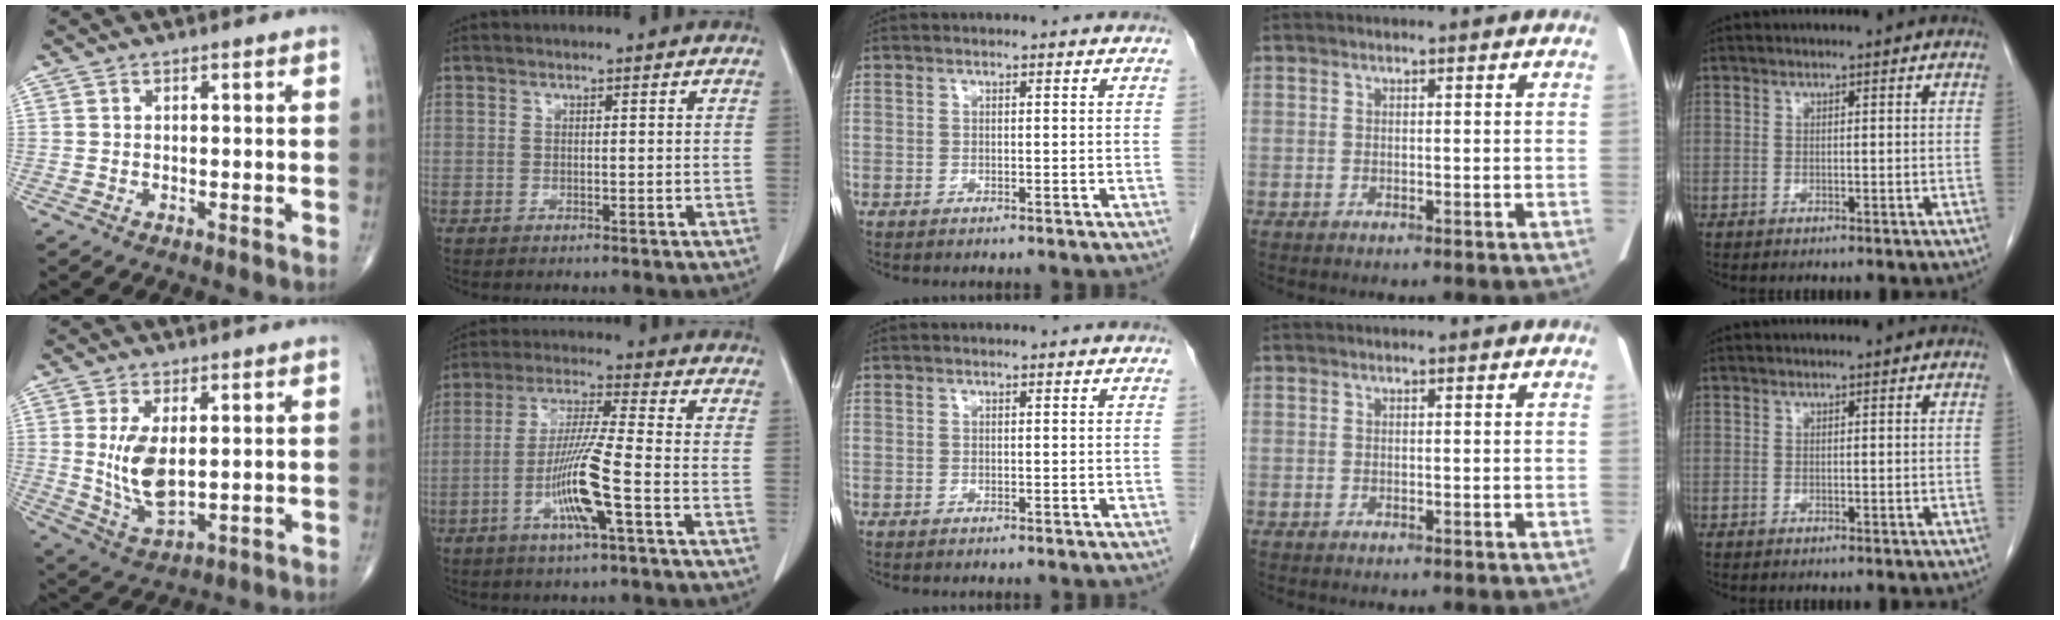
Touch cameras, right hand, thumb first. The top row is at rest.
{"thumb": {"total": 9.3, "force": [1.2, 4.4, 8.0], "torque": [-0.153, -0.019, 0.037]}, "index": {"total": 10.3, "force": [-3.6, -0.3, 9.6], "torque": [-0.191, -0.008, -0.071]}}